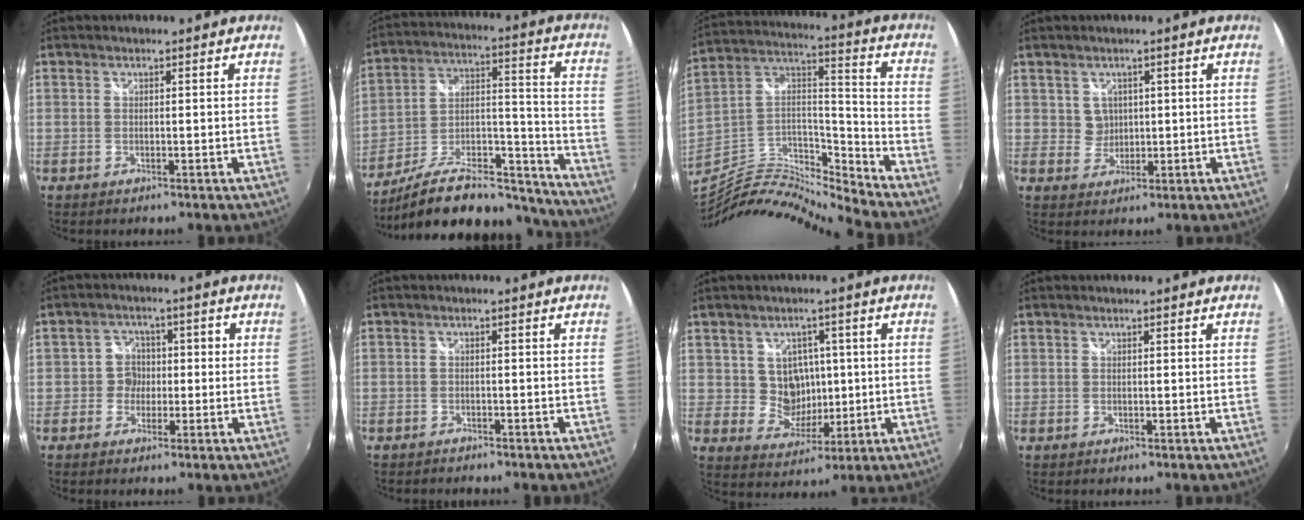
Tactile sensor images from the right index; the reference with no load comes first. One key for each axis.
{"total": 24.9, "fx": -20.2, "fy": 8.3, "fz": 12.0, "tx": -0.194, "ty": 0.023, "tz": -0.291}
{"total": 15.1, "fx": -14.6, "fy": -0.3, "fz": 3.8, "tx": -0.073, "ty": 0.021, "tz": -0.288}
{"total": 2.8, "fx": 1.0, "fy": 2.7, "fz": 0.2, "tx": 0.002, "ty": 0.006, "tz": 0.018}
{"total": 4.4, "fx": -1.2, "fy": 4.2, "fz": 0.7, "tx": -0.002, "ty": 0.015, "tz": -0.028}
{"total": 2.6, "fx": -2.4, "fy": 0.8, "fz": 0.6, "tx": -0.023, "ty": -0.003, "tz": -0.037}
{"total": 6.9, "fx": 0.9, "fy": 6.5, "fz": 2.3, "tx": -0.045, "ty": 0.007, "tz": 0.026}
{"total": 0.0}